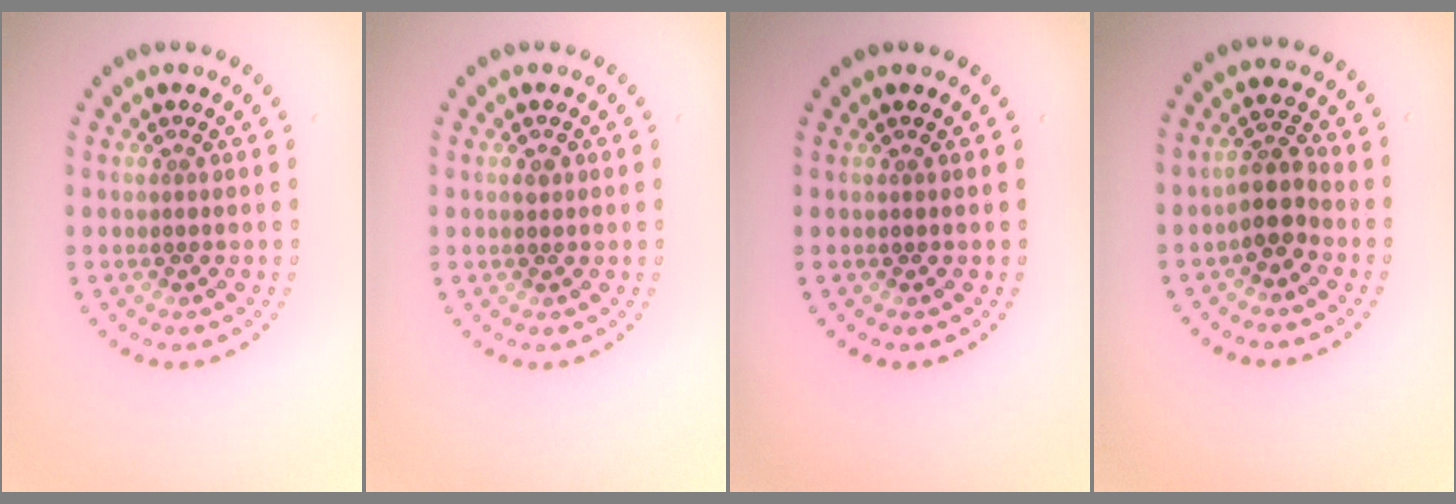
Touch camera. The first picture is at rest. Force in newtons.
{"total": 0.9, "press": 0.9, "slide": 0.1}
{"total": 0.0}
{"total": 2.9, "press": 2.5, "slide": 1.4}